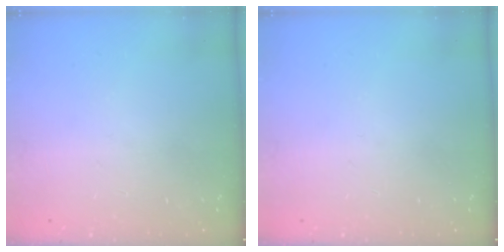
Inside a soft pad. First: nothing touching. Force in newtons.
{"total": 0.0}